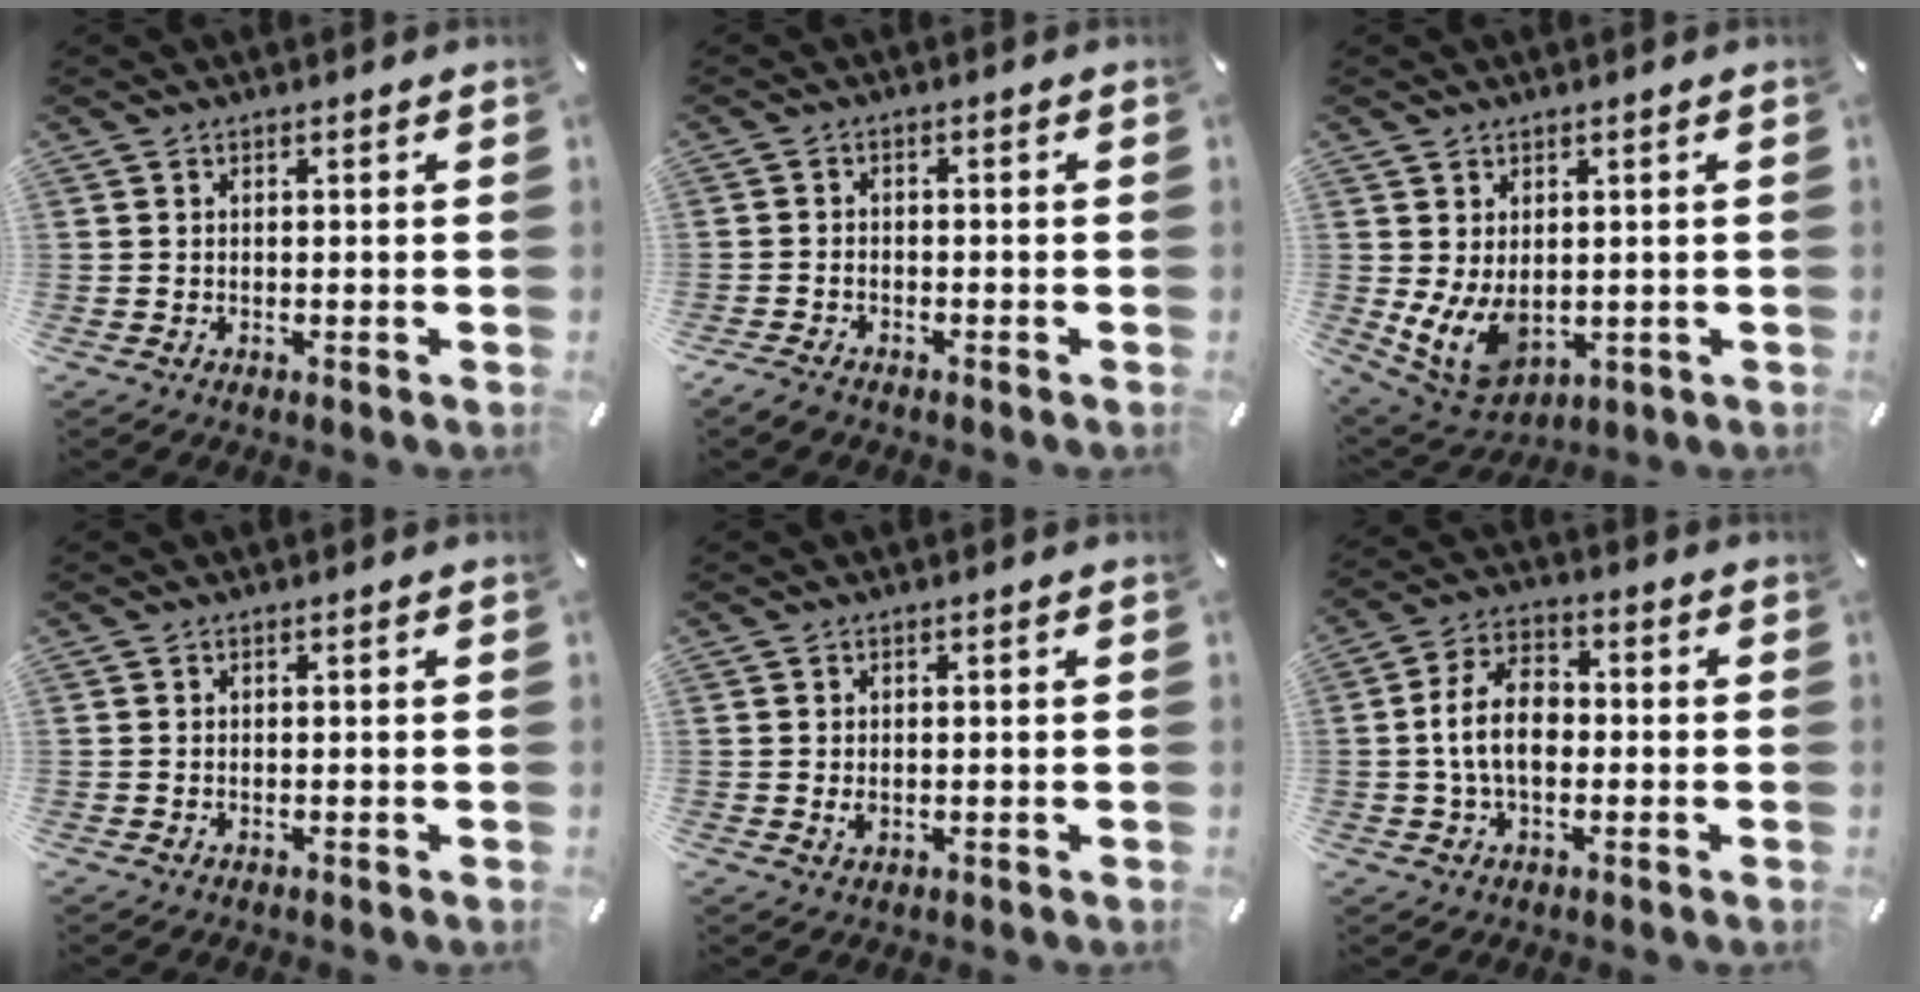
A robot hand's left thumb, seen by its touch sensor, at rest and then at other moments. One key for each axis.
{"total": 2.1, "fx": -1.7, "fy": 1.0, "fz": 0.8, "tx": -0.022, "ty": 0.007, "tz": -0.035}
{"total": 8.5, "fx": 0.3, "fy": 6.4, "fz": 5.6, "tx": -0.112, "ty": -0.011, "tz": 0.011}
{"total": 0.0}
{"total": 1.2, "fx": 0.0, "fy": 0.9, "fz": 0.9, "tx": -0.019, "ty": 0.001, "tz": 0.000}
{"total": 10.4, "fx": -0.8, "fy": 6.6, "fz": 8.0, "tx": -0.158, "ty": 0.013, "tz": -0.016}